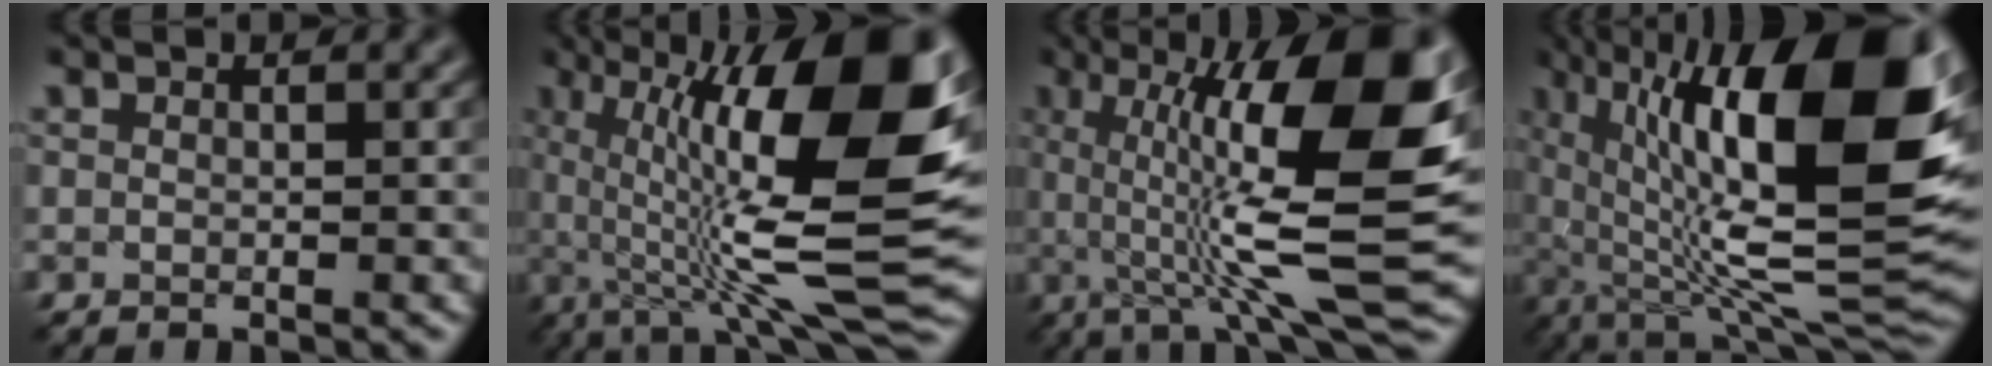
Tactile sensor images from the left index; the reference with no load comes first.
{"total": 16.2, "force": [1.7, 4.8, 15.4], "torque": [-0.249, 0.001, 0.027]}
{"total": 14.3, "force": [1.6, 3.5, 13.7], "torque": [-0.226, 0.001, 0.029]}
{"total": 18.7, "force": [4.2, 6.4, 17.0], "torque": [-0.270, 0.016, 0.078]}